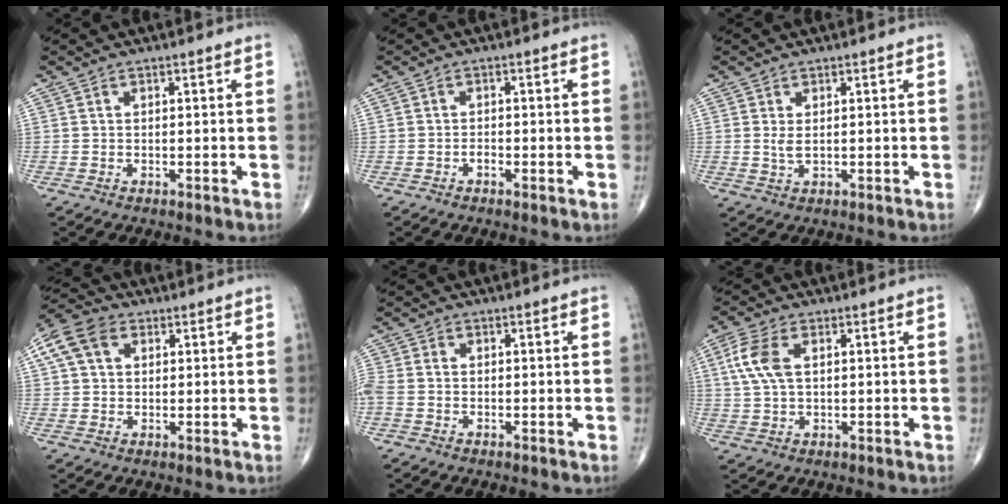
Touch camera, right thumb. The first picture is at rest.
{"total": 1.1, "force": [-0.6, 0.4, 0.8], "torque": [-0.014, 0.004, -0.012]}
{"total": 1.9, "force": [0.4, 0.8, 1.7], "torque": [-0.036, -0.005, 0.012]}
{"total": 8.9, "force": [3.1, 6.4, 5.4], "torque": [-0.107, 0.022, 0.051]}
{"total": 3.5, "force": [-0.7, 2.3, 2.5], "torque": [-0.076, 0.007, -0.018]}
{"total": 7.0, "force": [1.8, 3.7, 5.7], "torque": [-0.142, 0.011, 0.035]}